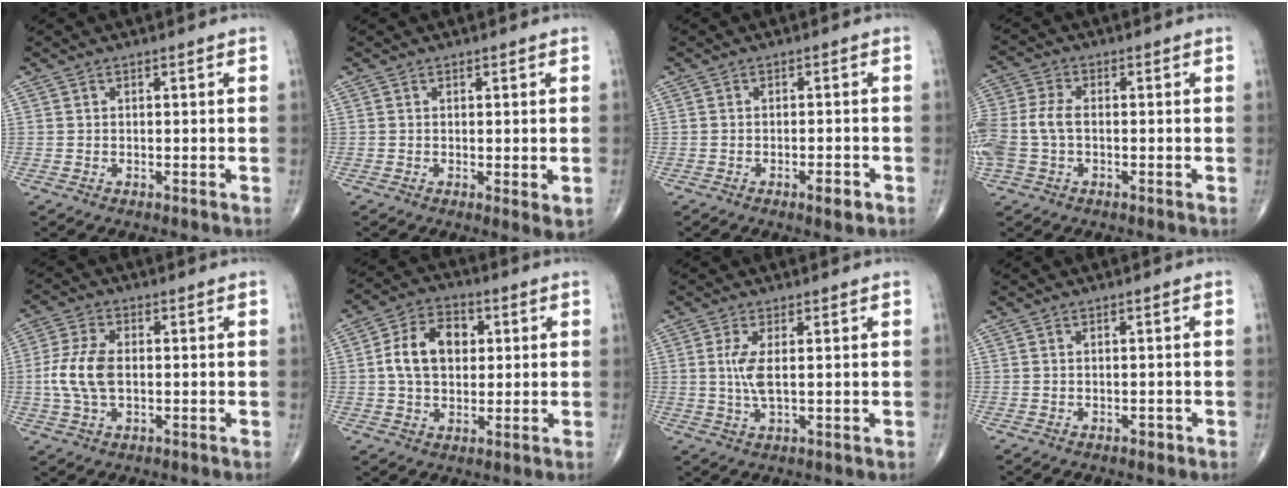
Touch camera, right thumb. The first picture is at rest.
{"total": 2.7, "force": [-0.2, 0.6, 2.7], "torque": [-0.040, -0.012, 0.000]}
{"total": 2.9, "force": [-1.5, 0.9, 2.3], "torque": [-0.034, 0.002, -0.024]}
{"total": 9.0, "force": [-1.0, 5.7, 6.8], "torque": [-0.176, 0.018, -0.022]}
{"total": 8.3, "force": [-0.3, 4.6, 6.9], "torque": [-0.155, 0.007, -0.008]}
{"total": 10.8, "force": [1.5, 7.5, 7.7], "torque": [-0.119, 0.013, 0.022]}
{"total": 4.4, "force": [0.7, 1.1, 4.2], "torque": [-0.101, -0.010, 0.016]}
{"total": 1.3, "force": [-0.6, 0.7, 0.9], "torque": [-0.011, 0.000, -0.009]}